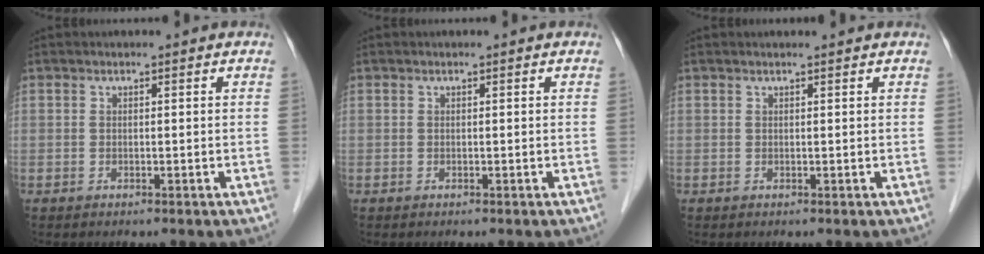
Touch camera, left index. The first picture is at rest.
{"total": 0.0}
{"total": 1.3, "force": [1.2, 0.0, 0.4], "torque": [-0.008, 0.010, 0.018]}